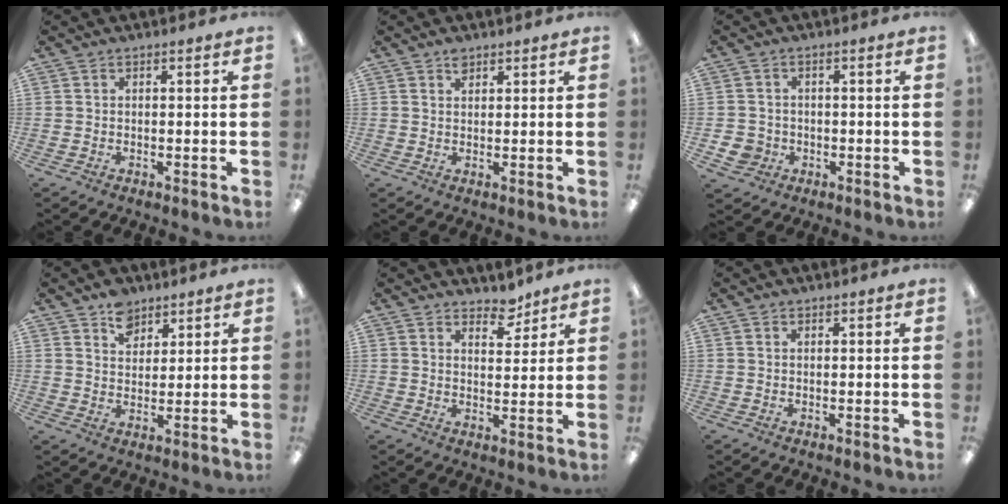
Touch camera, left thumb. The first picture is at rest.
{"total": 2.0, "force": [1.5, 1.0, 0.8], "torque": [-0.010, -0.006, 0.027]}
{"total": 4.0, "force": [-1.1, 3.8, 0.8], "torque": [-0.022, 0.006, -0.019]}
{"total": 6.8, "force": [4.8, 4.4, 1.8], "torque": [-0.024, -0.020, 0.087]}
{"total": 5.6, "force": [4.7, 2.6, 1.7], "torque": [-0.005, -0.034, 0.080]}
{"total": 0.5, "force": [0.4, 0.3, 0.1], "torque": [-0.003, 0.001, 0.007]}